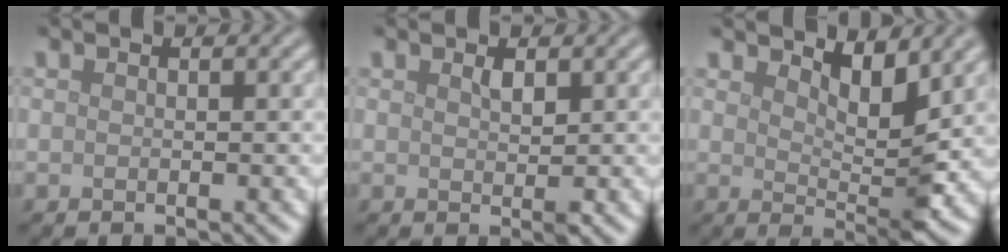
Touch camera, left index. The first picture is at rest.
{"total": 1.2, "force": [0.6, 0.4, 1.0], "torque": [-0.019, -0.002, 0.012]}
{"total": 3.9, "force": [2.4, 1.1, 2.8], "torque": [-0.051, -0.012, 0.039]}